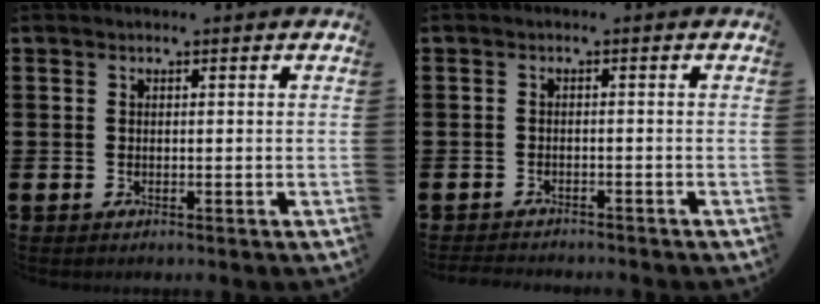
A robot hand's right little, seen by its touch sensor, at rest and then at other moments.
{"total": 1.4, "force": [-1.4, 0.0, -0.1], "torque": [-0.003, 0.002, -0.029]}